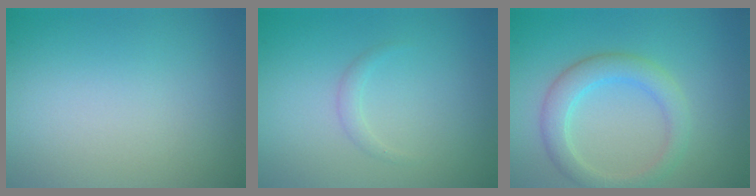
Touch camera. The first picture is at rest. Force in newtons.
{"total": 0.8, "press": 0.8, "slide": 0.1}
{"total": 3.4, "press": 3.4, "slide": 0.3}